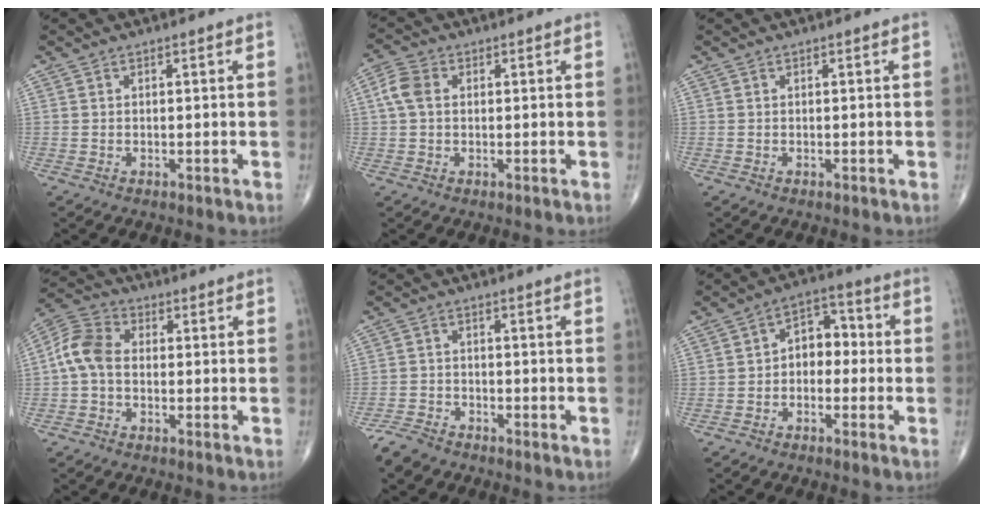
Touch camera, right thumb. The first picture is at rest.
{"total": 4.6, "force": [0.7, 3.3, 3.1], "torque": [-0.072, 0.013, 0.008]}
{"total": 0.0}
{"total": 8.4, "force": [-0.8, 6.1, 5.7], "torque": [-0.103, 0.025, -0.033]}
{"total": 4.2, "force": [-3.7, 1.7, 1.0], "torque": [-0.024, 0.004, -0.075]}
{"total": 7.1, "force": [-0.7, 5.0, 5.0], "torque": [-0.044, 0.035, -0.028]}